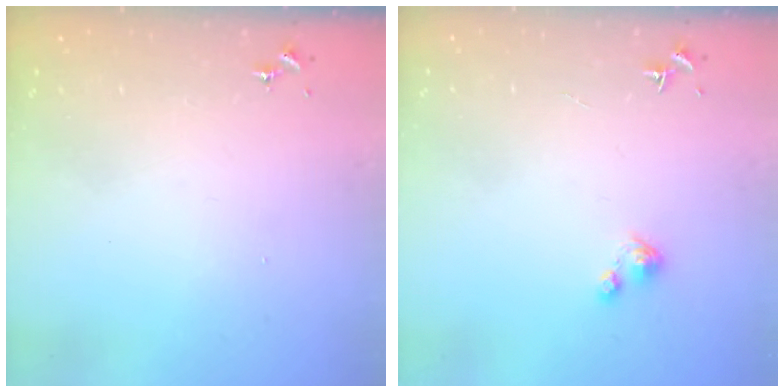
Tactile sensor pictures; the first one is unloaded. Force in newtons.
{"total": 3.0, "press": 3.0, "slide": 0.2}